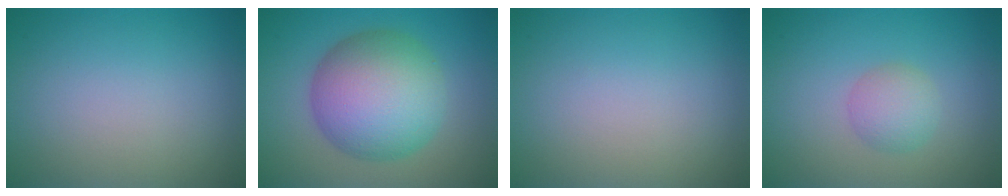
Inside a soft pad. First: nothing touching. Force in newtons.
{"total": 10.3, "press": 10.3, "slide": 0.1}
{"total": 0.0}
{"total": 2.4, "press": 2.4, "slide": 0.1}